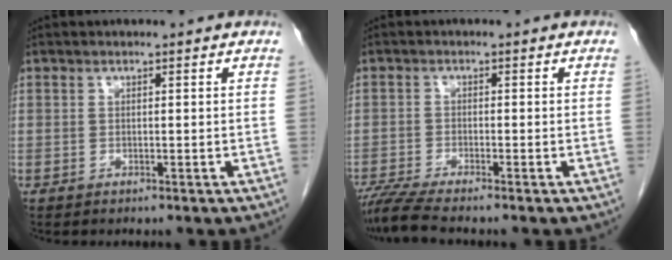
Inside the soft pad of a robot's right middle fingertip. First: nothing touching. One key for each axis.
{"total": 5.0, "fx": -4.3, "fy": -0.6, "fz": 2.4, "tx": -0.046, "ty": -0.019, "tz": -0.082}